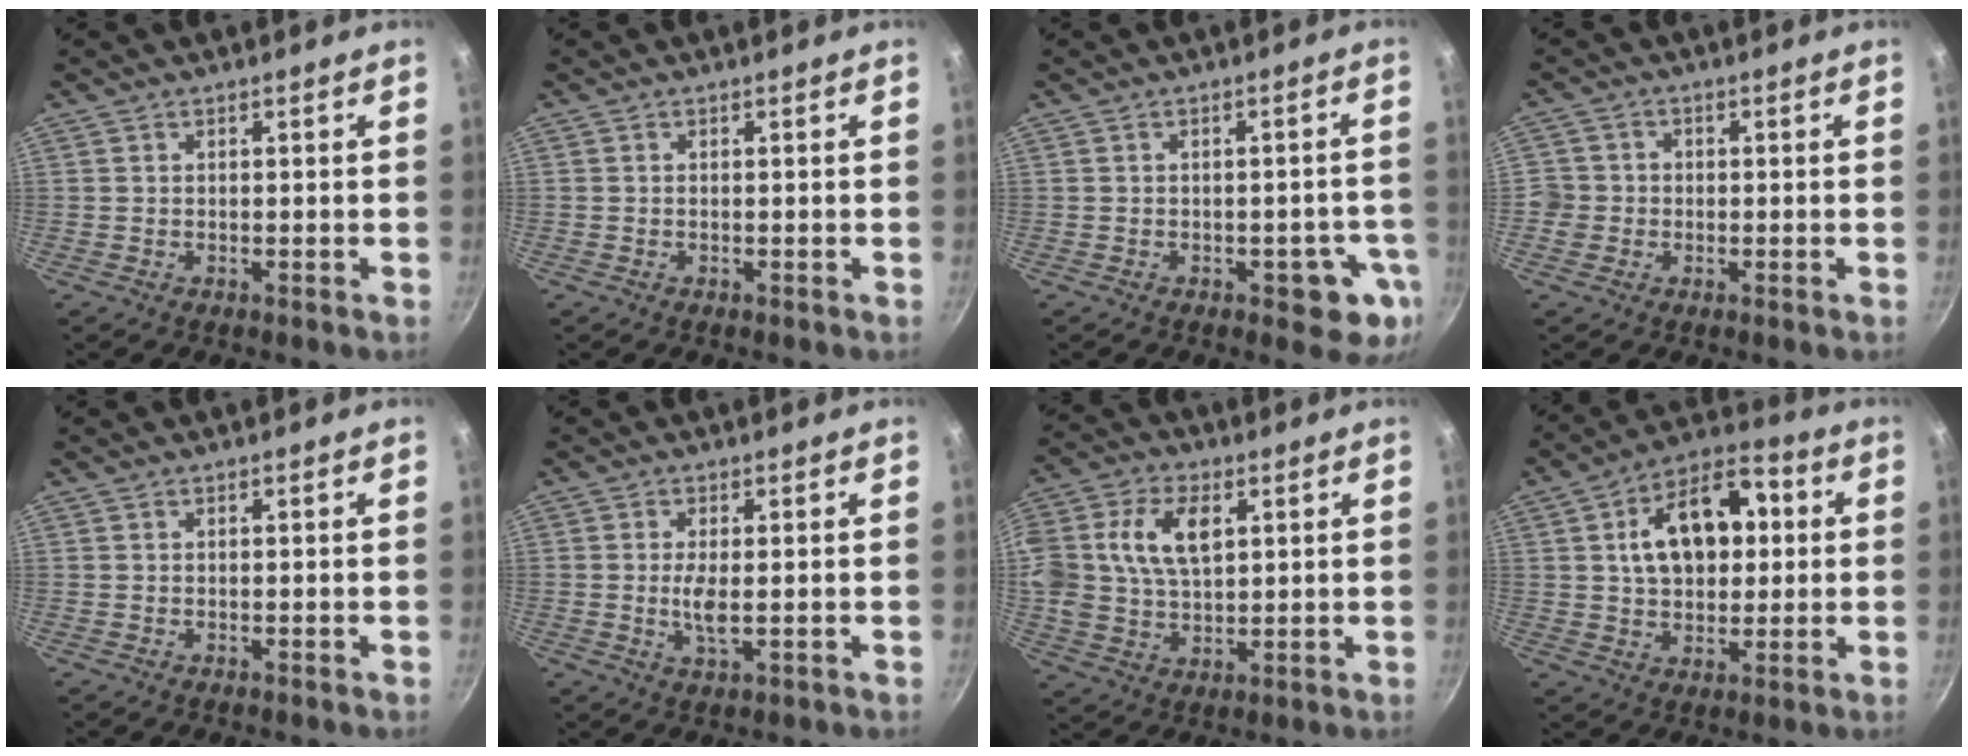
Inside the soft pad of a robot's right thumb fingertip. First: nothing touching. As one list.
[{"total": 0.0}, {"total": 7.6, "force": [-3.2, 3.2, 6.1], "torque": [-0.050, 0.018, -0.034]}, {"total": 3.8, "force": [-0.7, 3.8, 0.4], "torque": [0.019, 0.012, -0.018]}, {"total": 0.0}, {"total": 3.9, "force": [-0.2, 1.4, 3.6], "torque": [-0.078, -0.009, -0.001]}, {"total": 15.5, "force": [3.9, 9.9, 11.2], "torque": [-0.234, 0.000, 0.074]}, {"total": 16.4, "force": [3.0, 10.0, 12.6], "torque": [-0.173, 0.018, 0.042]}]